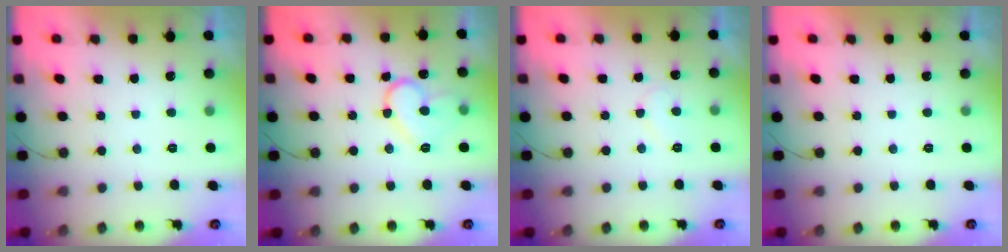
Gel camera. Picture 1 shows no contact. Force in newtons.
{"total": 13.2, "press": 13.1, "slide": 1.2}
{"total": 6.2, "press": 6.2, "slide": 0.4}
{"total": 1.9, "press": 1.9, "slide": 0.1}